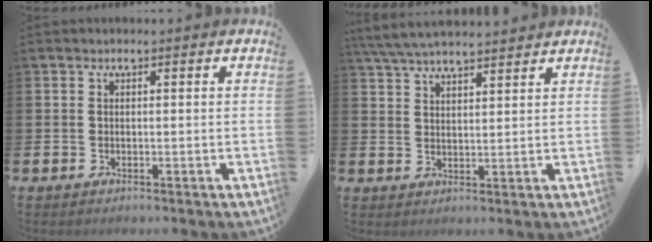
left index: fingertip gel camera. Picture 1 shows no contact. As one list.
[{"total": 5.3, "force": [5.0, 0.6, 1.5], "torque": [-0.047, -0.018, 0.093]}]